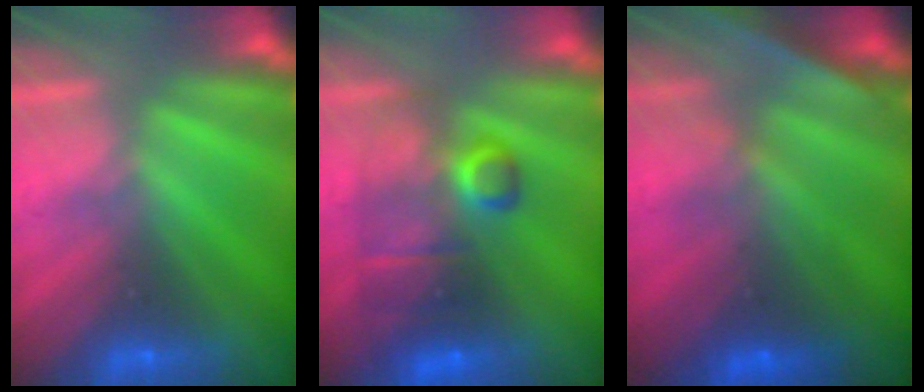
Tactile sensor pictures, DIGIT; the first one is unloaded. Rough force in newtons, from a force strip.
{"total": 7.3}
{"total": 6.9}